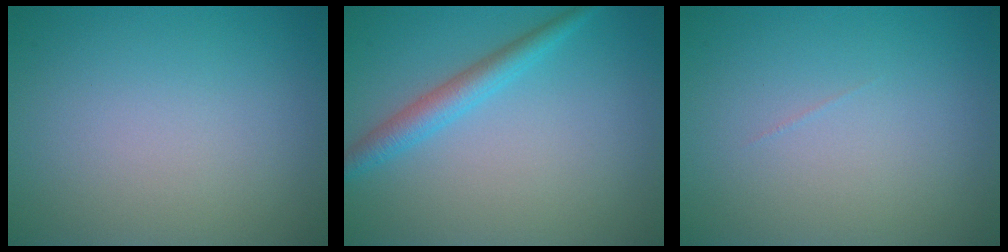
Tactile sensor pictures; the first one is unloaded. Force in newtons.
{"total": 2.7, "press": 2.7, "slide": 0.1}
{"total": 0.0}